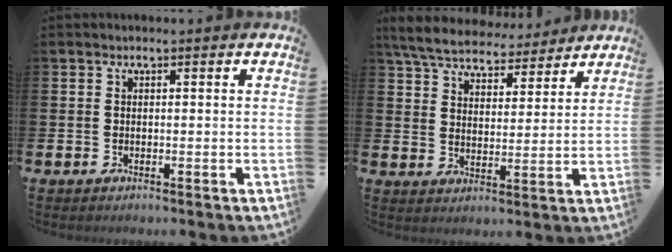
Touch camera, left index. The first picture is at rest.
{"total": 6.7, "force": [6.4, 1.5, 1.4], "torque": [-0.058, -0.034, 0.114]}